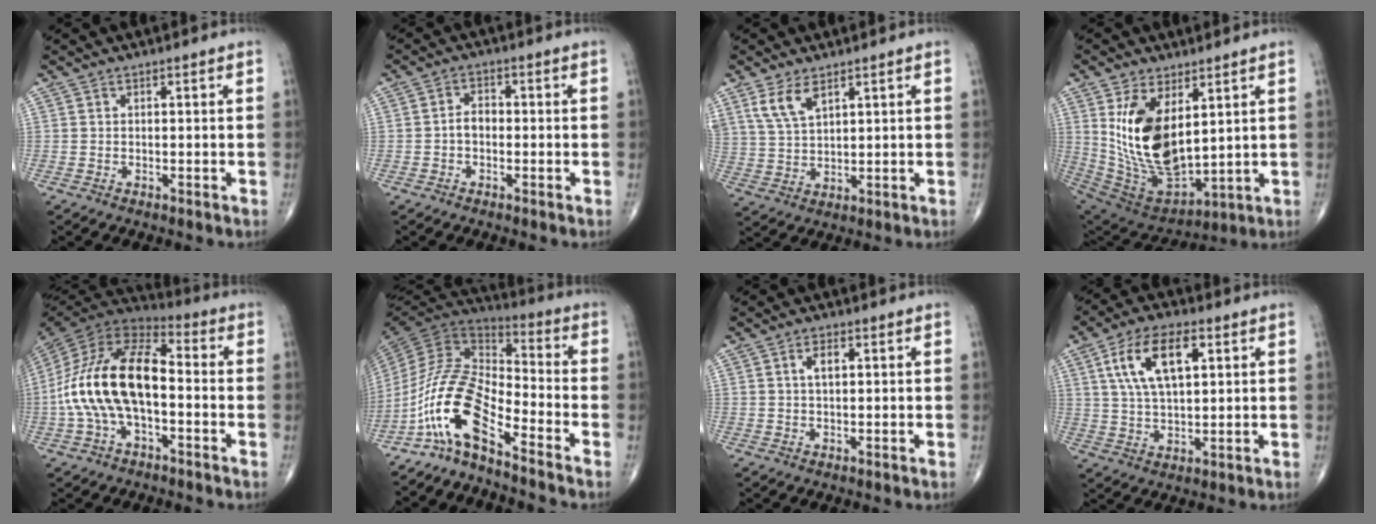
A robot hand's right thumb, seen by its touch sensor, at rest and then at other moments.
{"total": 2.9, "force": [-0.7, 1.9, 2.0], "torque": [-0.022, 0.013, -0.019]}
{"total": 6.2, "force": [3.8, 2.8, 4.0], "torque": [-0.078, -0.015, 0.083]}
{"total": 18.1, "force": [4.6, 9.5, 14.6], "torque": [-0.259, -0.029, 0.116]}
{"total": 19.3, "force": [-2.3, 9.9, 16.4], "torque": [-0.316, 0.040, -0.048]}
{"total": 13.5, "force": [-8.8, 4.0, 9.4], "torque": [-0.189, 0.080, -0.182]}
{"total": 2.9, "force": [0.8, 1.4, 2.3], "torque": [-0.041, 0.003, 0.014]}
{"total": 12.6, "force": [4.3, 6.0, 10.2], "torque": [-0.184, 0.000, 0.079]}